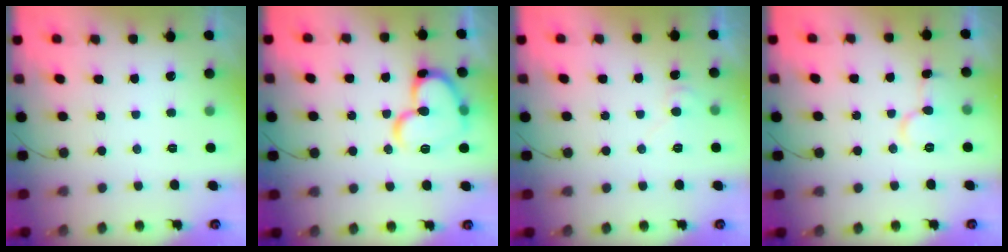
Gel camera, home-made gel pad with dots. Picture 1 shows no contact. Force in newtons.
{"total": 16.7, "press": 16.6, "slide": 1.4}
{"total": 5.2, "press": 5.2, "slide": 0.5}
{"total": 8.1, "press": 8.1, "slide": 0.8}